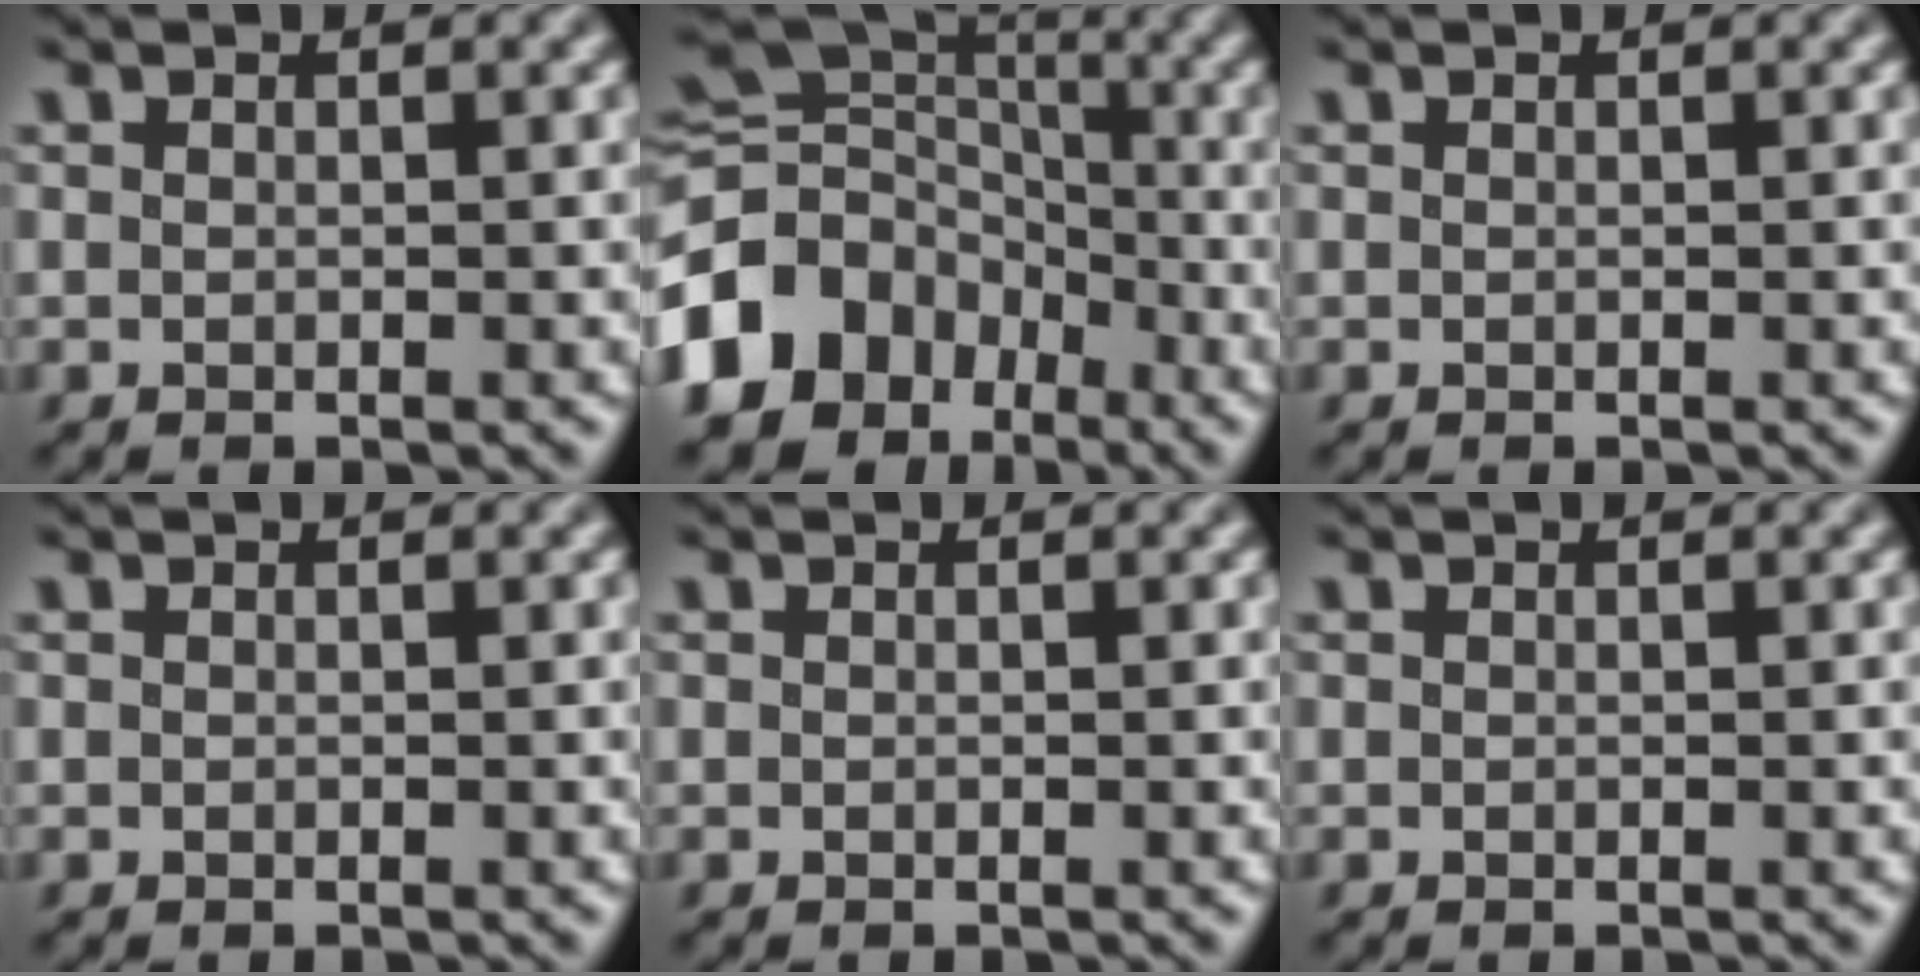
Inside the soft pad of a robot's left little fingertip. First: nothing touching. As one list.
[{"total": 13.0, "force": [-6.4, 9.8, 5.5], "torque": [-0.131, 0.014, -0.126]}, {"total": 0.0}, {"total": 0.0}, {"total": 0.0}, {"total": 0.0}]